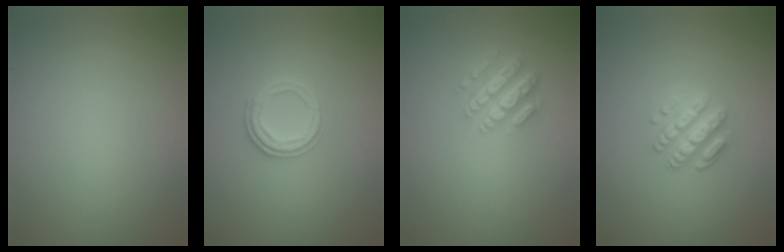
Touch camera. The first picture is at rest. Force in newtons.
{"total": 2.4, "press": 2.3, "slide": 0.7}
{"total": 4.4, "press": 3.2, "slide": 3.0}
{"total": 3.0, "press": 2.6, "slide": 1.5}